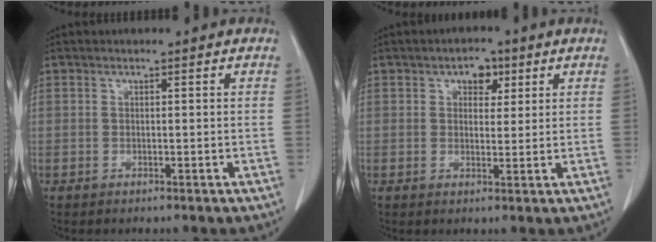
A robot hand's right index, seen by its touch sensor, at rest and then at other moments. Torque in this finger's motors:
{"motor_torque": [0.08, 0.02, 0.04, 0.01]}